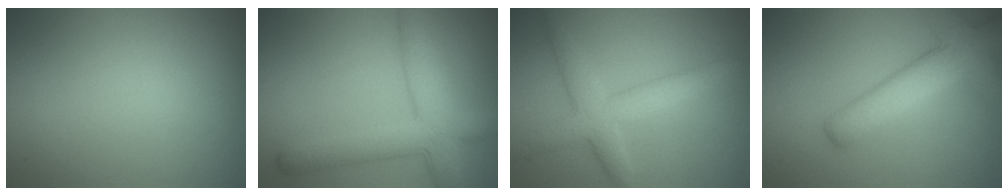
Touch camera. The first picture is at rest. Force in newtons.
{"total": 6.3, "press": 6.3, "slide": 0.3}
{"total": 4.4, "press": 4.4, "slide": 0.1}
{"total": 5.6, "press": 5.6, "slide": 0.3}